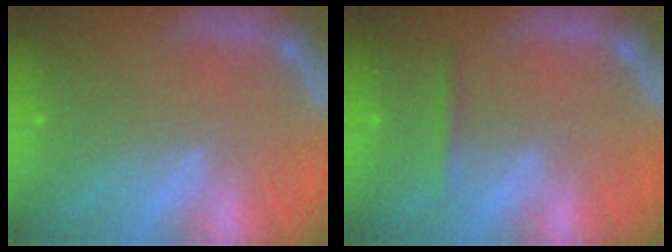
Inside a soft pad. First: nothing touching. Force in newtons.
{"total": 1.4}